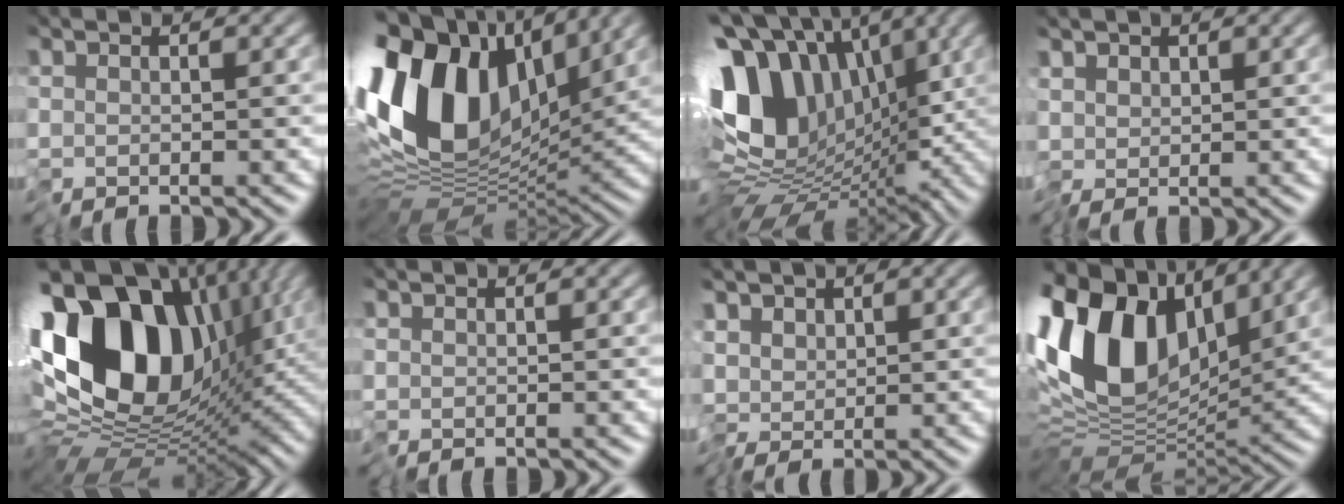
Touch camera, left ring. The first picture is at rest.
{"total": 15.4, "force": [4.1, 9.2, 11.7], "torque": [-0.253, 0.024, 0.058]}
{"total": 13.6, "force": [1.9, 9.0, 10.0], "torque": [-0.200, 0.016, 0.031]}
{"total": 1.2, "force": [0.4, 1.1, 0.2], "torque": [-0.009, 0.007, 0.005]}
{"total": 18.6, "force": [4.4, 12.2, 13.4], "torque": [-0.281, 0.025, 0.069]}
{"total": 0.0}
{"total": 1.7, "force": [0.2, 1.5, 0.7], "torque": [-0.009, 0.009, -0.005]}
{"total": 13.9, "force": [4.9, 8.2, 10.1], "torque": [-0.214, 0.031, 0.081]}